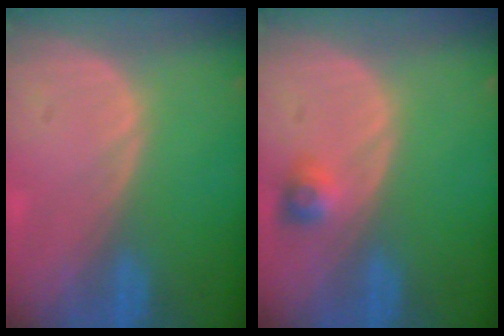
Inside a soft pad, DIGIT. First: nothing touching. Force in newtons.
{"total": 2.6, "press": 2.4, "slide": 1.0}